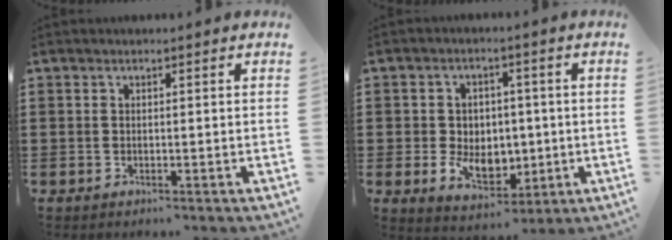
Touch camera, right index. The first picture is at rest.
{"total": 6.3, "force": [-0.5, 5.2, 3.5], "torque": [-0.070, 0.008, -0.011]}